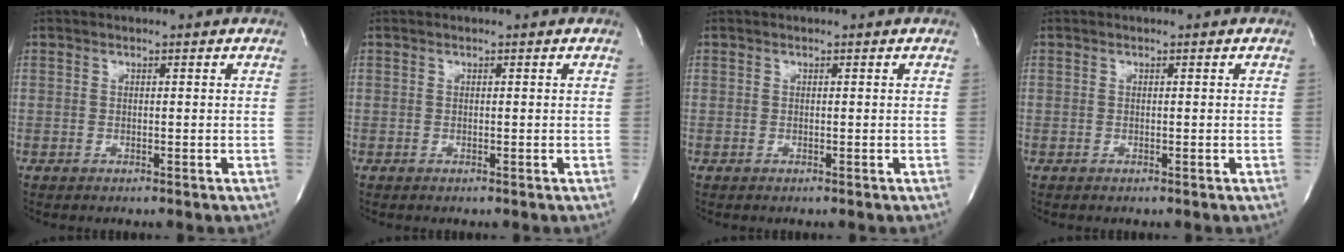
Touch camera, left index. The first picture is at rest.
{"total": 0.0}
{"total": 0.0}
{"total": 0.0}